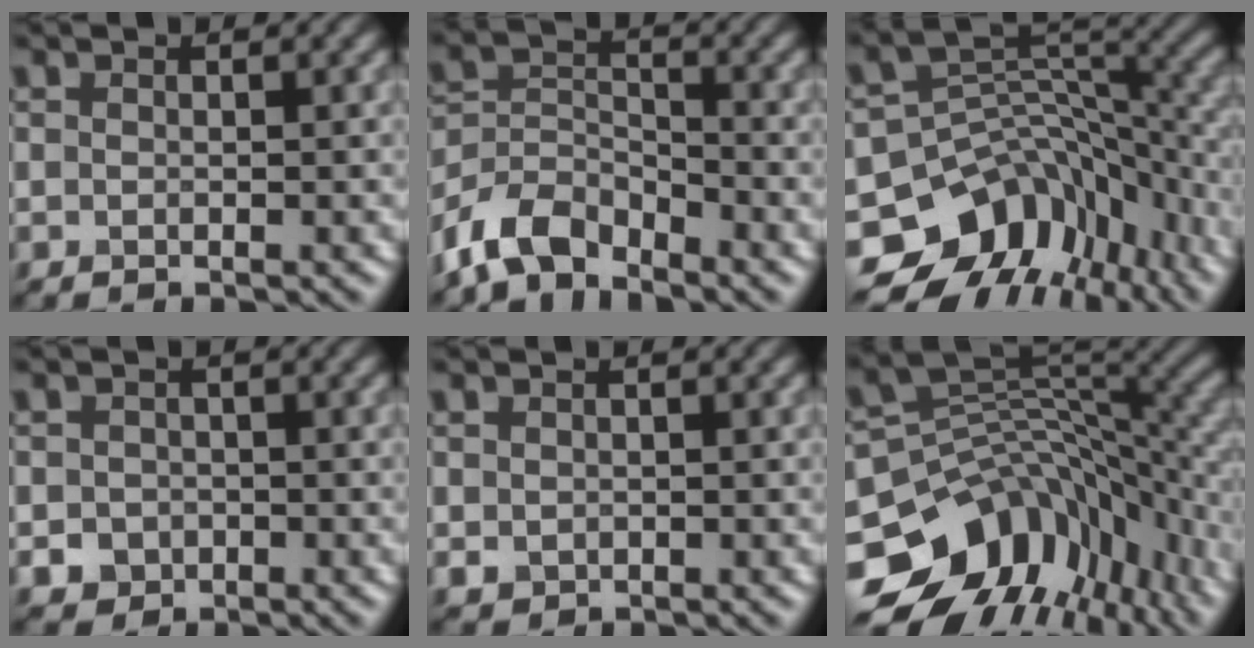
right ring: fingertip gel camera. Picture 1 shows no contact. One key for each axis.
{"total": 5.5, "fx": -4.5, "fy": 2.3, "fz": 2.2, "tx": -0.040, "ty": 0.001, "tz": -0.099}
{"total": 11.5, "fx": -6.1, "fy": 8.0, "fz": 5.6, "tx": -0.101, "ty": 0.006, "tz": -0.097}
{"total": 1.9, "fx": -0.6, "fy": 1.7, "fz": 0.5, "tx": -0.001, "ty": -0.004, "tz": -0.010}
{"total": 0.9, "fx": 0.1, "fy": 0.8, "fz": 0.3, "tx": -0.004, "ty": -0.004, "tz": 0.003}
{"total": 12.9, "fx": -5.7, "fy": 8.9, "fz": 7.4, "tx": -0.158, "ty": -0.007, "tz": -0.087}